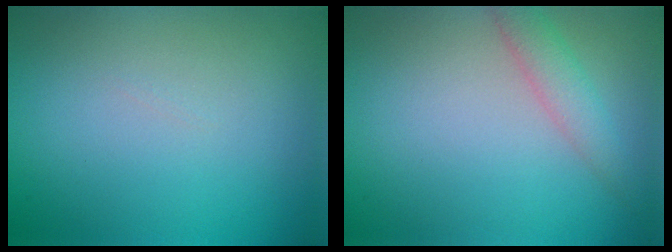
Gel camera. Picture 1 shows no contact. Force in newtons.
{"total": 2.2, "press": 2.2, "slide": 0.2}